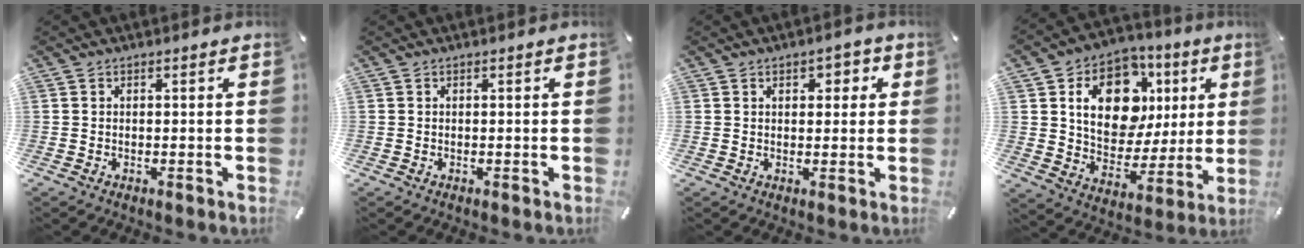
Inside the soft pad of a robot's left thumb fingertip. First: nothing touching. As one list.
[{"total": 0.0}, {"total": 2.9, "force": [1.0, 2.1, 1.8], "torque": [-0.016, -0.002, 0.008]}, {"total": 17.0, "force": [6.1, 12.4, 10.0], "torque": [-0.156, -0.018, 0.115]}]